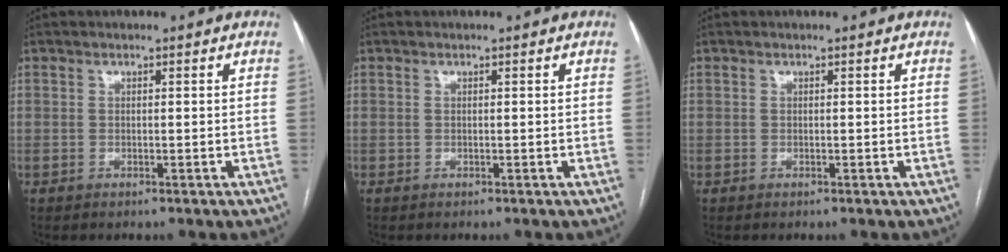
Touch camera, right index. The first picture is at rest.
{"total": 0.0}
{"total": 0.0}